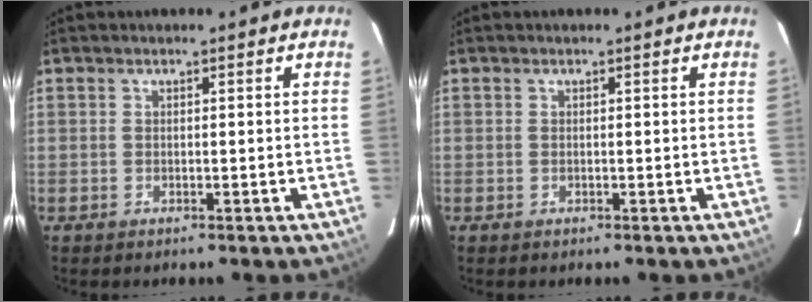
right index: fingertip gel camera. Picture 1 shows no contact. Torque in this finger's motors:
{"motor_torque": [-0.01, 0.04, -0.02, 0.00]}